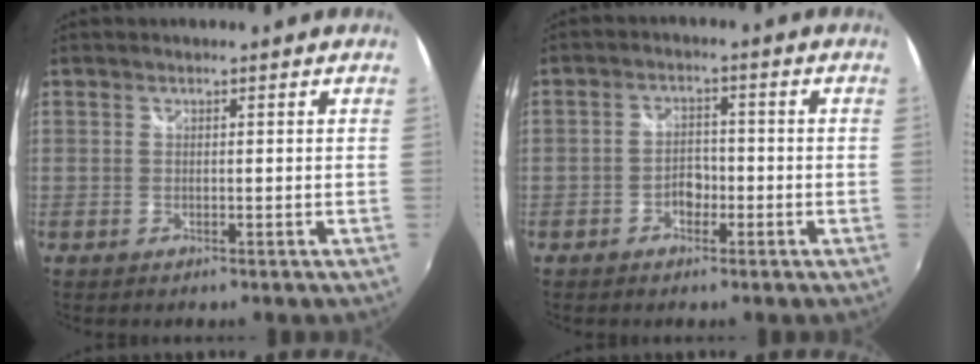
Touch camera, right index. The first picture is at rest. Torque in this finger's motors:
{"motor_torque": [-0.25, -0.01, -0.01, 0.00]}